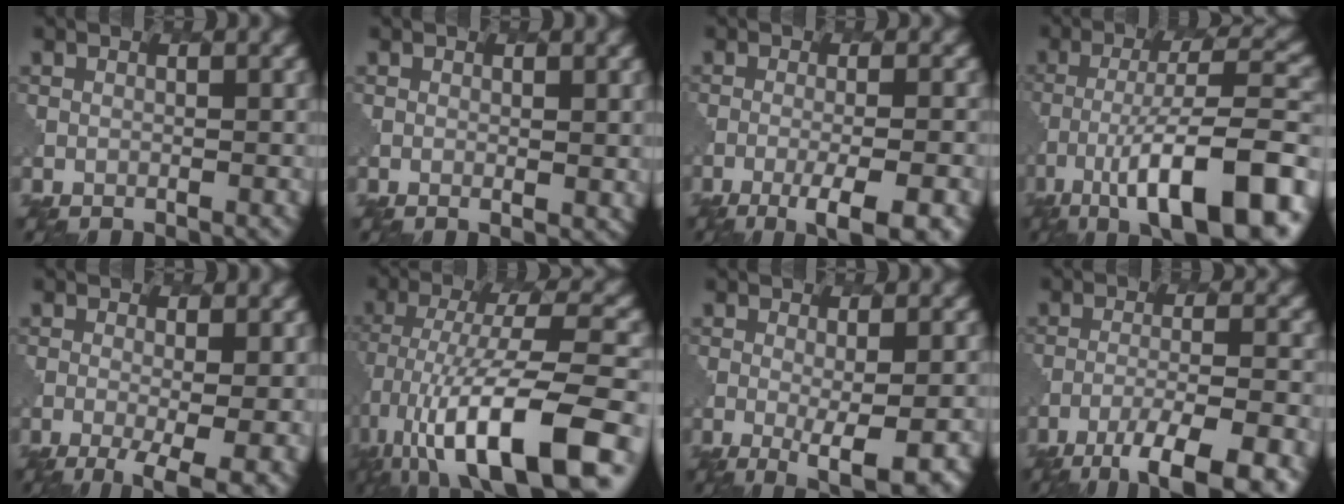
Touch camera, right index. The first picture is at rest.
{"total": 1.2, "force": [0.3, 0.4, 1.1], "torque": [-0.017, -0.006, 0.006]}
{"total": 6.1, "force": [-3.3, 1.5, 4.9], "torque": [-0.071, -0.004, -0.047]}
{"total": 13.7, "force": [-7.4, 3.7, 10.9], "torque": [-0.180, 0.005, -0.119]}
{"total": 7.4, "force": [-2.7, 2.6, 6.3], "torque": [-0.090, -0.014, -0.028]}
{"total": 13.0, "force": [-5.1, 4.3, 11.2], "torque": [-0.207, 0.010, -0.081]}
{"total": 5.0, "force": [-1.3, 1.1, 4.7], "torque": [-0.070, -0.012, -0.016]}
{"total": 9.1, "force": [-6.2, 1.9, 6.4], "torque": [-0.100, -0.004, -0.095]}